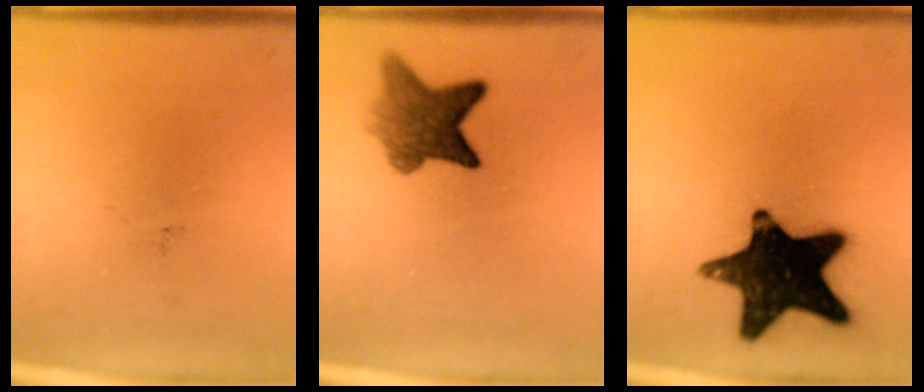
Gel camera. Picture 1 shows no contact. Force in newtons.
{"total": 6.8}
{"total": 18.2}